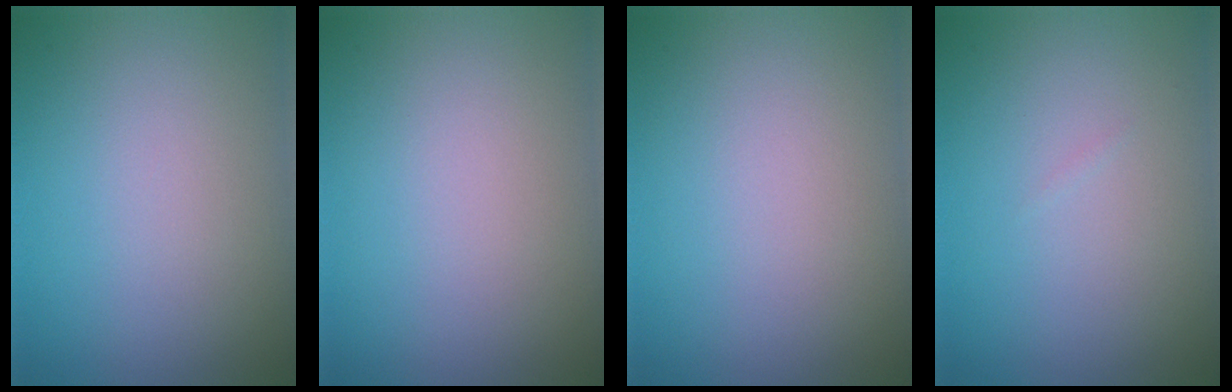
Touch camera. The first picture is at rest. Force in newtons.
{"total": 0.0}
{"total": 0.0}
{"total": 0.0}